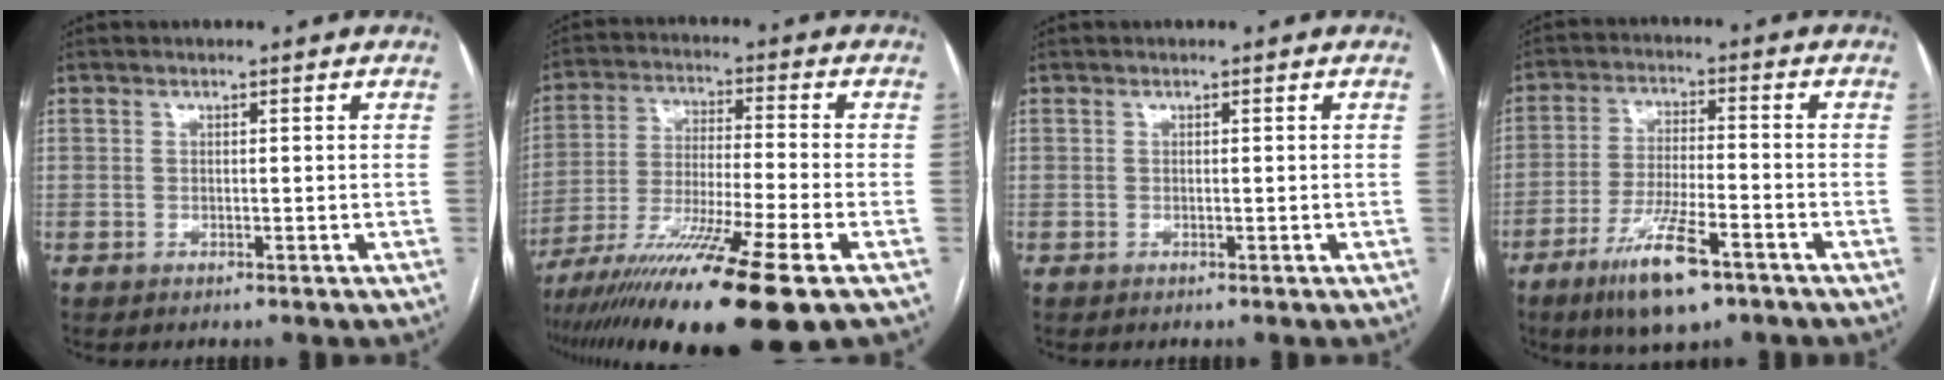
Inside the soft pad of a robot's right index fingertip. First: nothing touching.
{"total": 18.3, "force": [-11.9, -0.6, 13.9], "torque": [-0.230, -0.048, -0.206]}
{"total": 0.0}
{"total": 11.0, "force": [-6.7, 2.1, 8.5], "torque": [-0.165, -0.019, -0.113]}